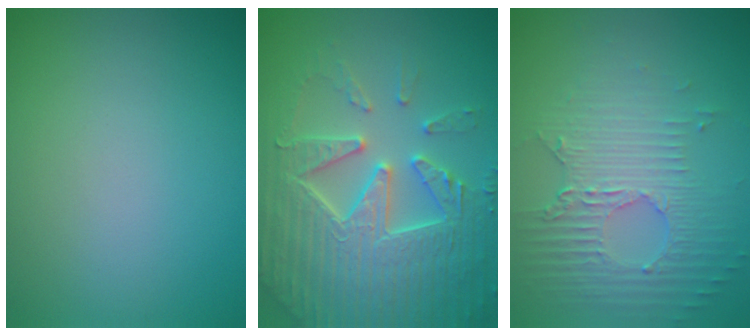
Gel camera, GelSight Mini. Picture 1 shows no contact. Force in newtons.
{"total": 7.7, "press": 7.5, "slide": 1.6}
{"total": 5.2, "press": 3.3, "slide": 4.0}